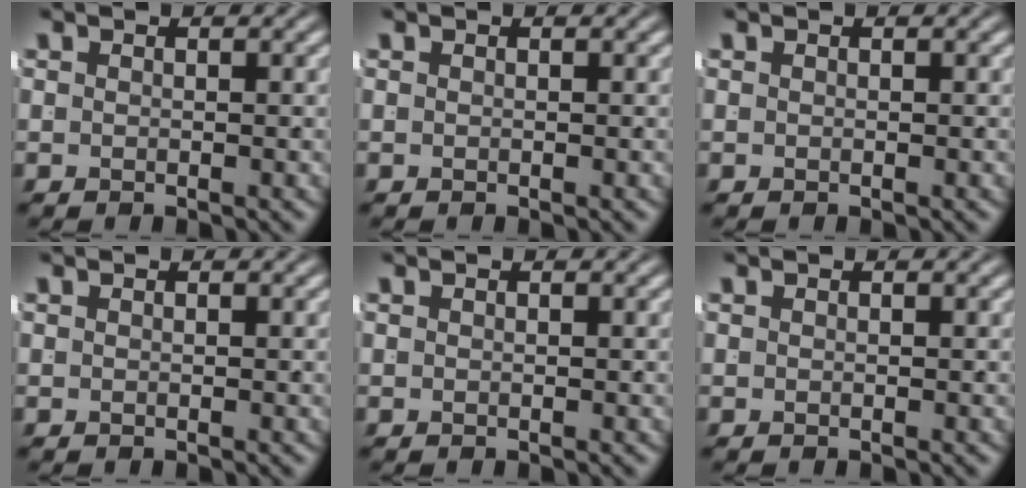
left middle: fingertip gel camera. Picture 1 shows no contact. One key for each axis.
{"total": 0.0}
{"total": 0.0}
{"total": 0.0}
{"total": 0.0}
{"total": 0.0}